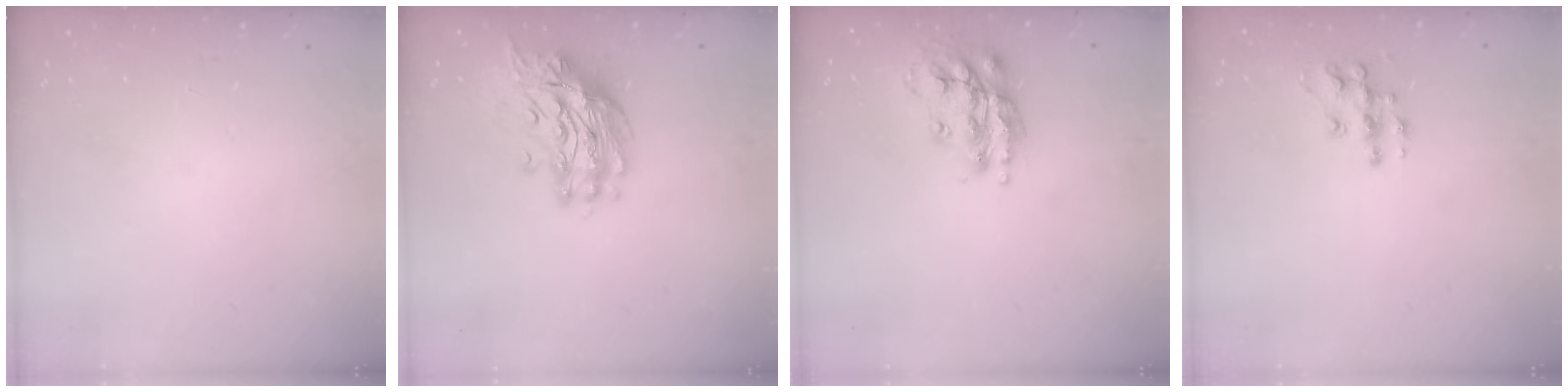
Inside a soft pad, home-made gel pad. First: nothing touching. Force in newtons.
{"total": 14.5, "press": 14.4, "slide": 1.3}
{"total": 17.3, "press": 17.2, "slide": 1.7}
{"total": 9.4, "press": 9.4, "slide": 0.5}